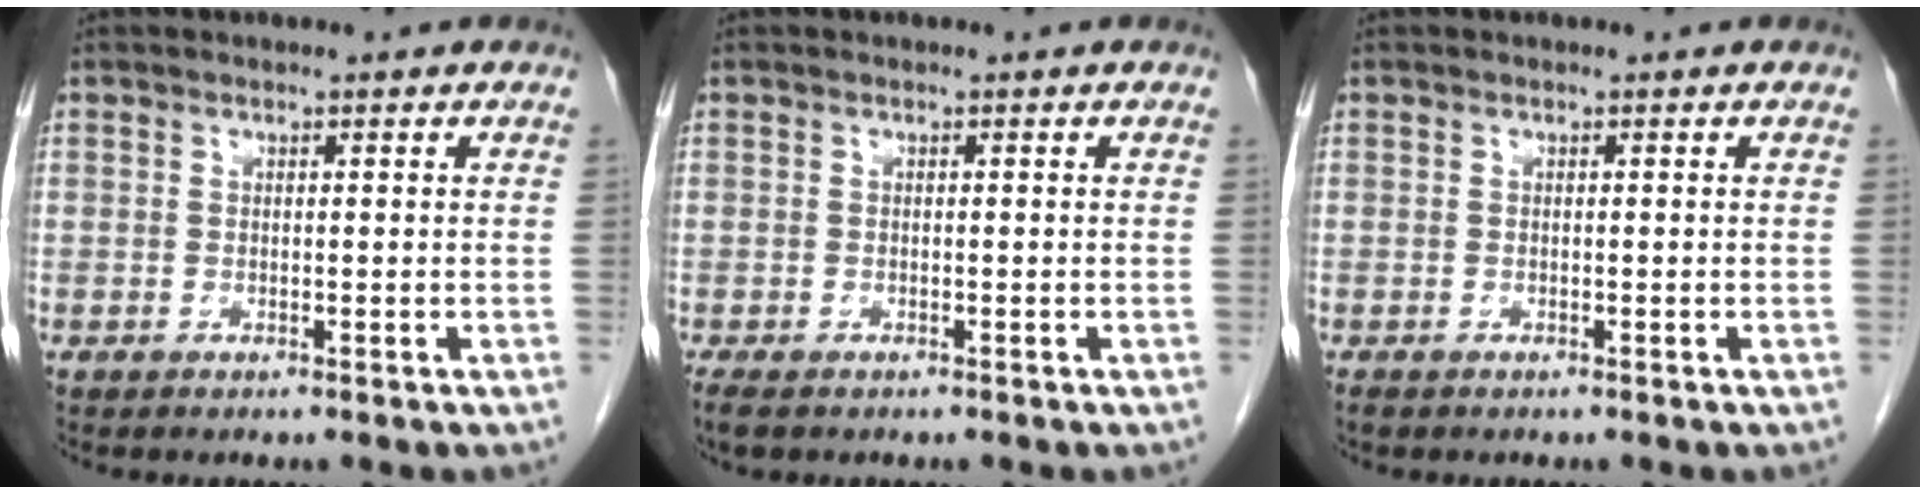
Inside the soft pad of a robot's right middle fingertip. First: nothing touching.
{"total": 3.5, "force": [-2.6, 1.6, 1.7], "torque": [-0.034, -0.009, -0.038]}
{"total": 0.7, "force": [-0.5, 0.4, 0.2], "torque": [-0.009, -0.001, -0.008]}